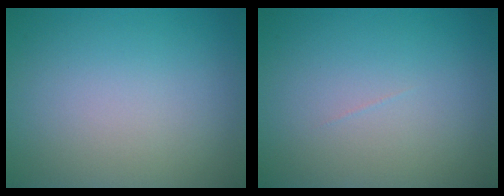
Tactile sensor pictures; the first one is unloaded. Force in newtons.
{"total": 0.0}